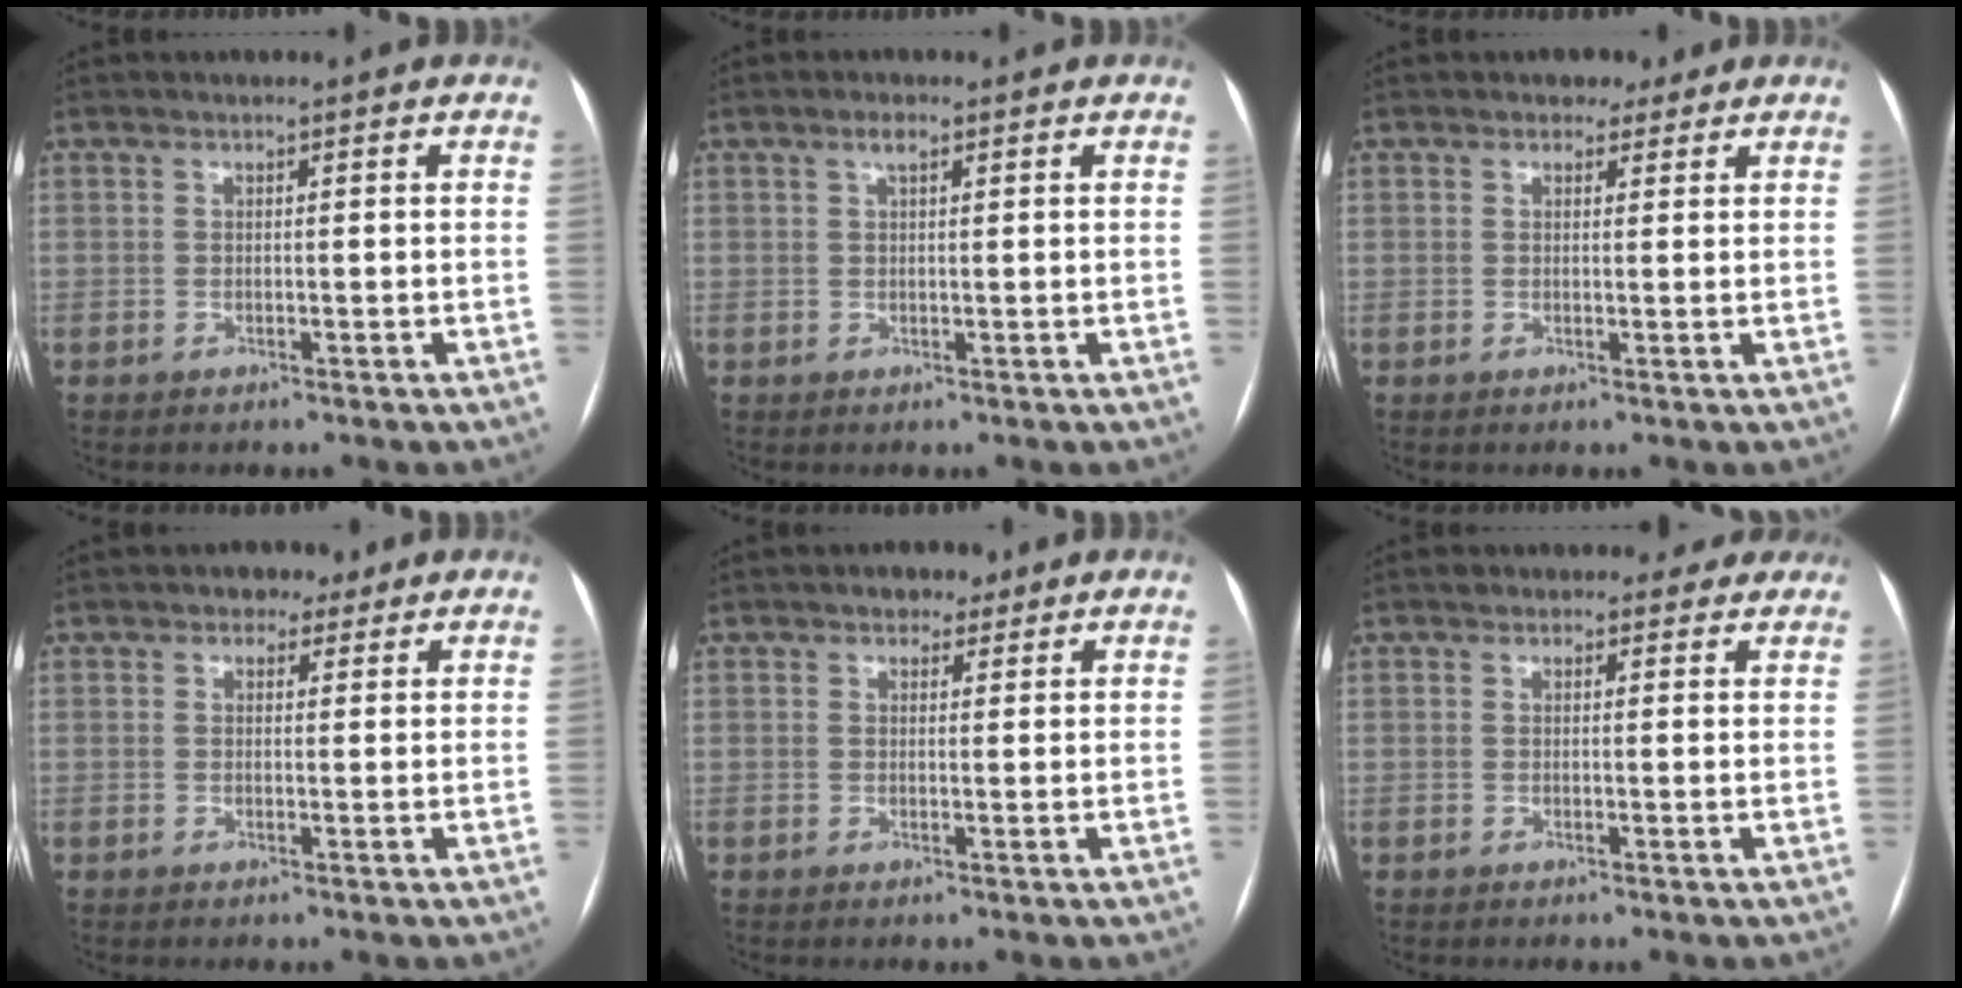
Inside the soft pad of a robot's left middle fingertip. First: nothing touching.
{"total": 1.5, "force": [0.9, 0.4, 1.2], "torque": [-0.023, 0.007, 0.015]}
{"total": 2.4, "force": [1.7, 1.5, 0.7], "torque": [-0.005, 0.005, 0.021]}
{"total": 2.9, "force": [1.9, 1.9, 1.1], "torque": [-0.012, 0.010, 0.023]}
{"total": 2.9, "force": [2.0, 1.8, 1.2], "torque": [-0.014, 0.009, 0.026]}
{"total": 4.9, "force": [4.2, 2.4, 0.7], "torque": [0.010, 0.010, 0.039]}